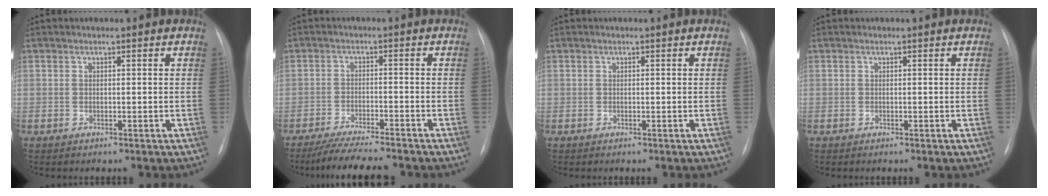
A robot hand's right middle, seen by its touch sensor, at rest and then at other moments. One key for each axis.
{"total": 9.1, "fx": -8.0, "fy": 0.3, "fz": 4.3, "tx": -0.067, "ty": -0.023, "tz": -0.128}
{"total": 0.0}
{"total": 0.0}